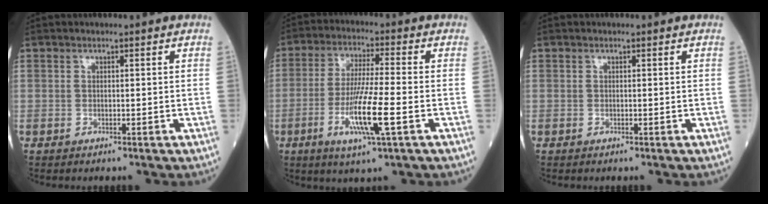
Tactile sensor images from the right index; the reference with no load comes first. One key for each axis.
{"total": 10.4, "fx": -3.2, "fy": 0.2, "fz": 9.9, "tx": -0.194, "ty": -0.015, "tz": -0.063}
{"total": 0.0}